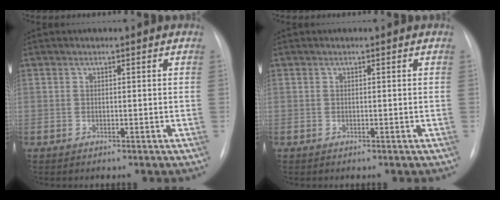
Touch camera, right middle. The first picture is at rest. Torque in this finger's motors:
{"motor_torque": [-0.01, 0.00, 0.00, 0.01]}